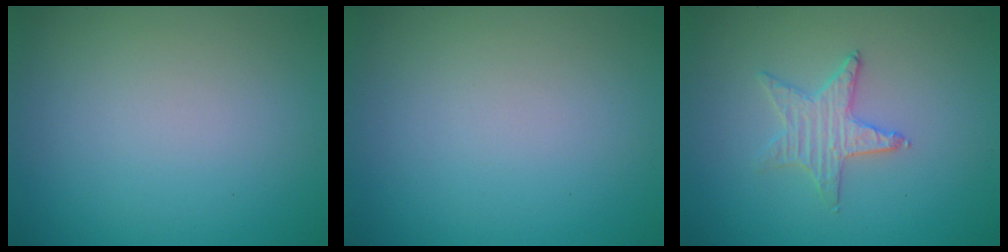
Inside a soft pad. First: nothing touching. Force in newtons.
{"total": 0.0}
{"total": 1.6, "press": 1.6, "slide": 0.2}